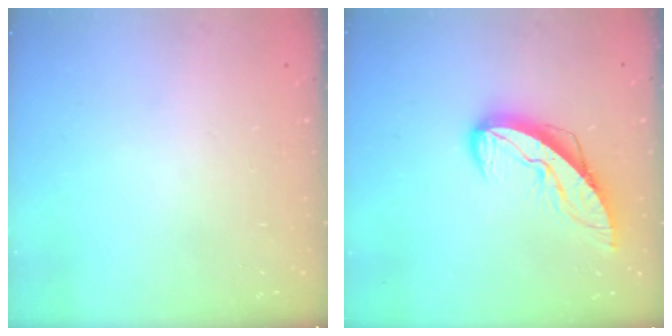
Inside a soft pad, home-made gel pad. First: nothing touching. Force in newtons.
{"total": 8.9, "press": 8.9, "slide": 0.8}